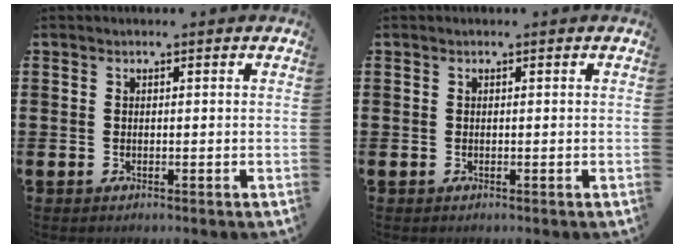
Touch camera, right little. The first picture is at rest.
{"total": 0.0}